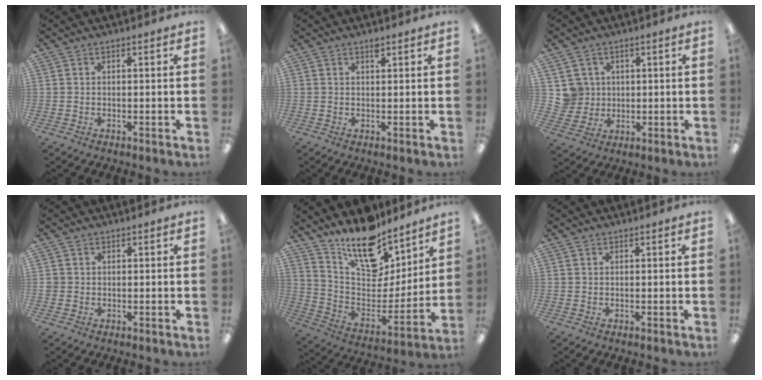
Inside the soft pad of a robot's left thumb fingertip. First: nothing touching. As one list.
[{"total": 1.2, "force": [1.0, 0.3, 0.7], "torque": [-0.007, -0.004, 0.016]}, {"total": 5.7, "force": [2.1, 5.3, -0.2], "torque": [-0.008, 0.001, 0.042]}, {"total": 1.2, "force": [0.1, 1.2, 0.1], "torque": [-0.002, 0.004, 0.000]}, {"total": 17.0, "force": [14.0, 7.0, 6.6], "torque": [-0.117, -0.115, 0.251]}, {"total": 0.0}]